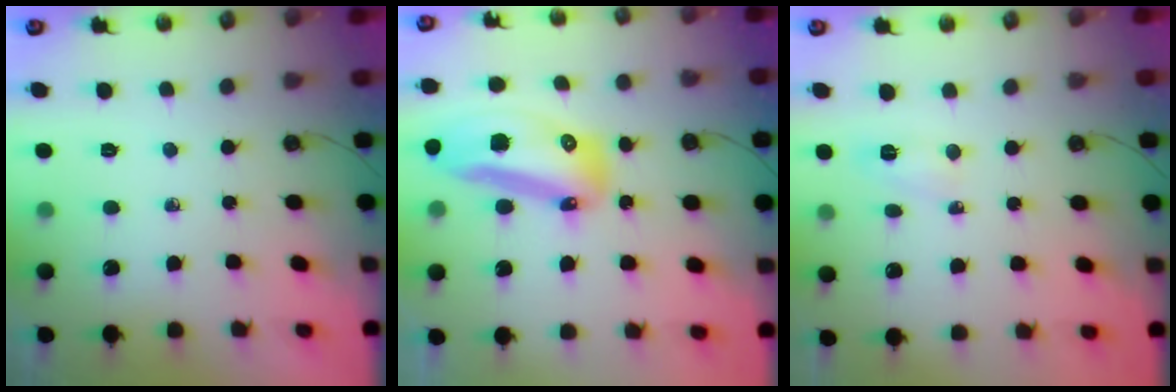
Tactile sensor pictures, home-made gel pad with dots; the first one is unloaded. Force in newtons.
{"total": 25.1, "press": 19.1, "slide": 16.3}
{"total": 3.5, "press": 3.5, "slide": 0.6}